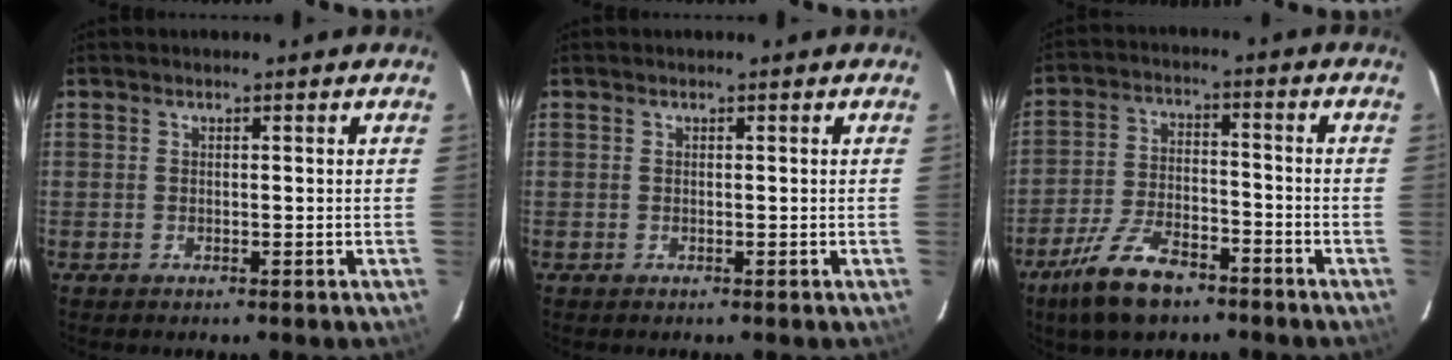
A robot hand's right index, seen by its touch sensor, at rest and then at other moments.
{"total": 0.0}
{"total": 11.9, "force": [-8.2, 5.0, 7.0], "torque": [-0.160, -0.008, -0.146]}